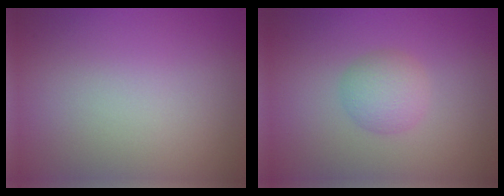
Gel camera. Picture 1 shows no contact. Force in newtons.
{"total": 2.4, "press": 2.4, "slide": 0.1}